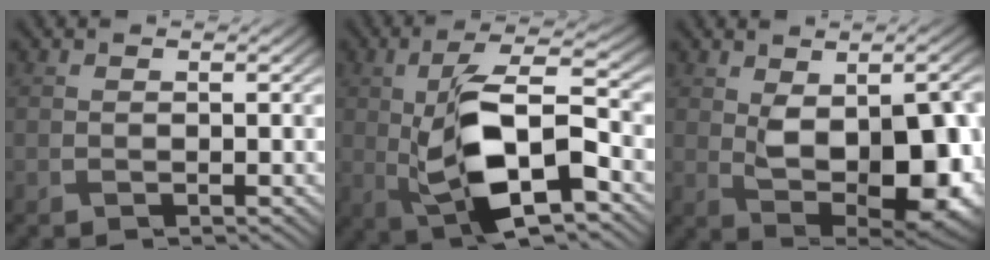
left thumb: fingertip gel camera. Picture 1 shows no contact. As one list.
[{"total": 11.7, "force": [-2.3, 4.6, 10.5], "torque": [-0.201, 0.007, -0.043]}, {"total": 13.0, "force": [-1.3, 6.8, 11.0], "torque": [-0.163, -0.015, -0.008]}]